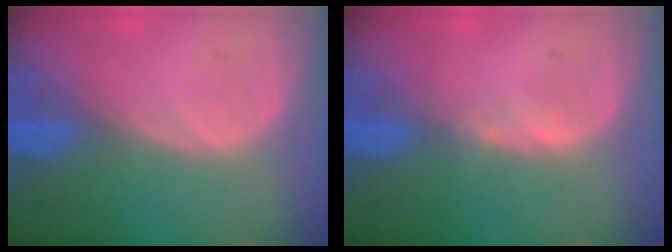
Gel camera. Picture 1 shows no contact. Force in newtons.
{"total": 0.7, "press": 0.7, "slide": 0.2}